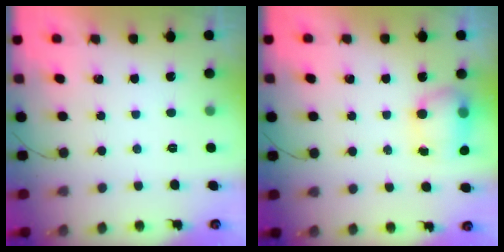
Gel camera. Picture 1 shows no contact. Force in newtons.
{"total": 11.0, "press": 8.8, "slide": 6.6}